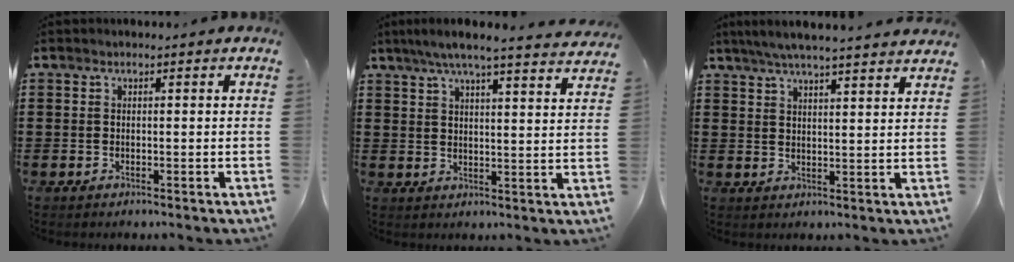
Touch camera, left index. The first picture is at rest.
{"total": 5.7, "force": [5.0, -0.2, 2.7], "torque": [-0.069, -0.022, 0.085]}
{"total": 4.7, "force": [4.4, -0.3, 1.8], "torque": [-0.048, -0.015, 0.077]}